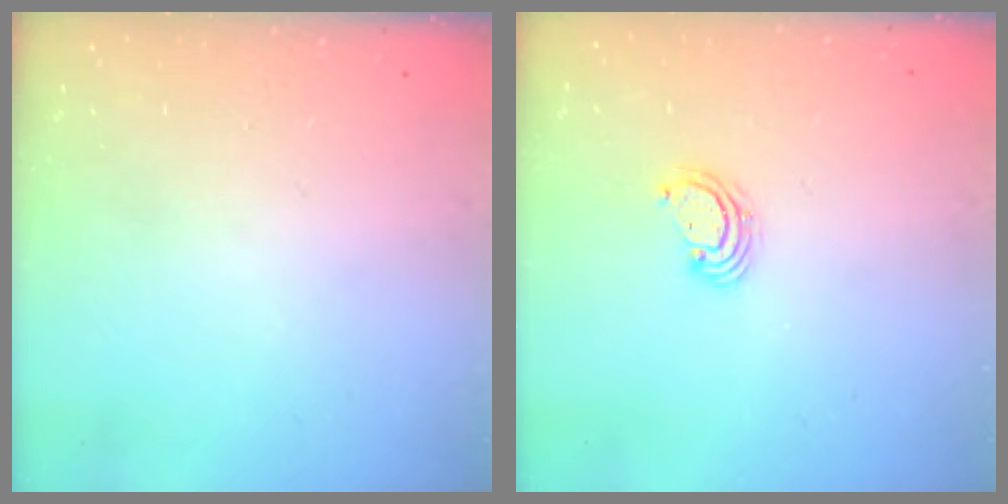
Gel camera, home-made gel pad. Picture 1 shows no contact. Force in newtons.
{"total": 3.2, "press": 3.2, "slide": 0.3}